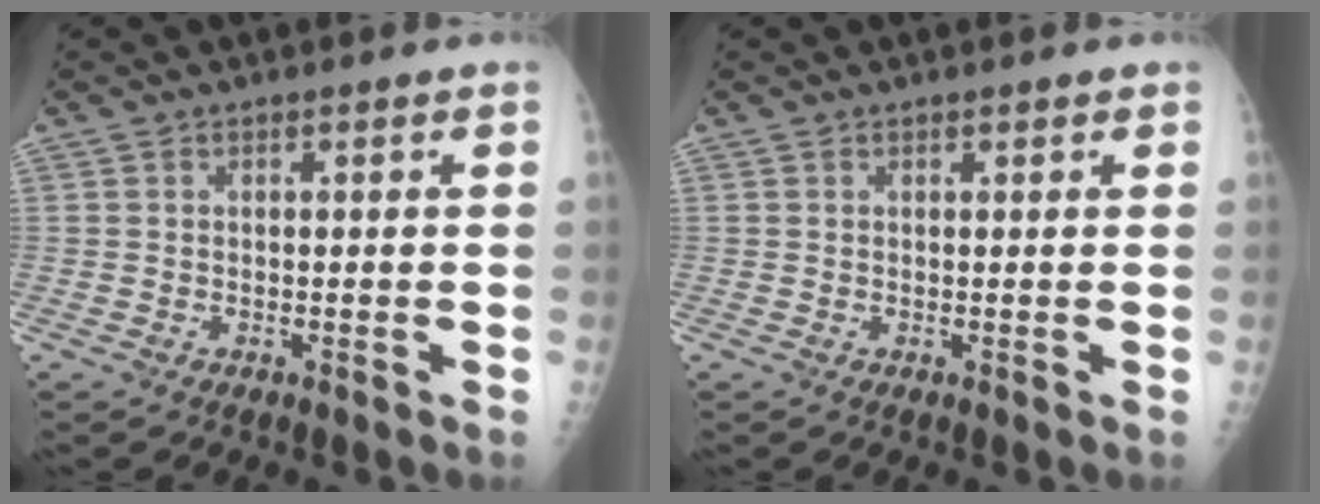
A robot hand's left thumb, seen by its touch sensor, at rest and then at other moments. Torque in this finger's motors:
{"motor_torque": [-0.34, -0.10, -0.18, -0.09, -0.06]}